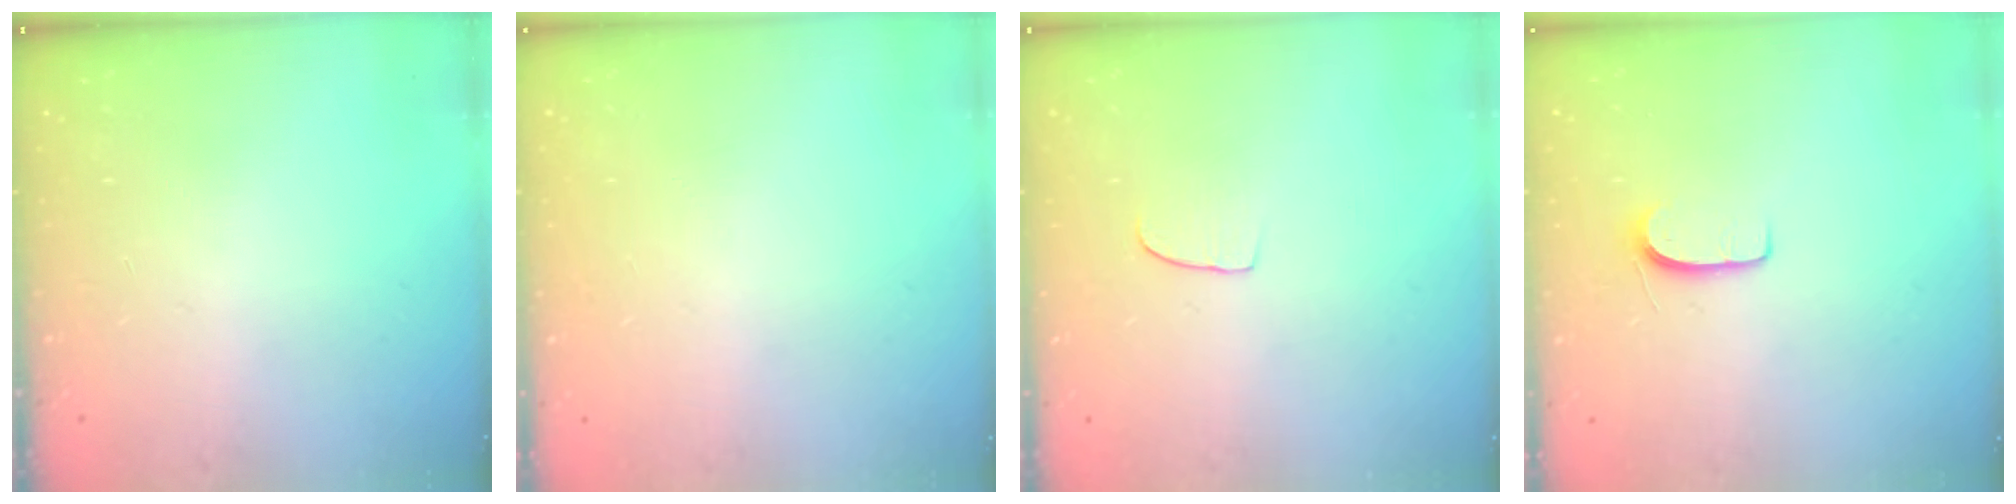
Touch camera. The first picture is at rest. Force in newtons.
{"total": 0.0}
{"total": 3.2, "press": 3.1, "slide": 0.3}
{"total": 6.2, "press": 6.2, "slide": 0.6}